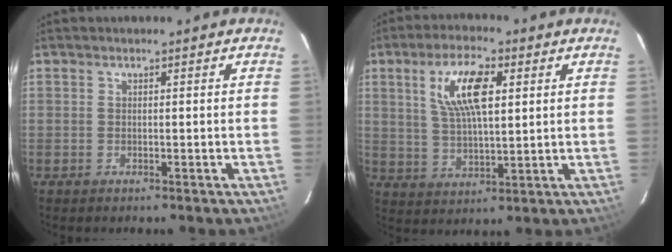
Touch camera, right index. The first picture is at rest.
{"total": 10.7, "force": [3.6, 3.9, 9.2], "torque": [-0.177, 0.012, 0.070]}